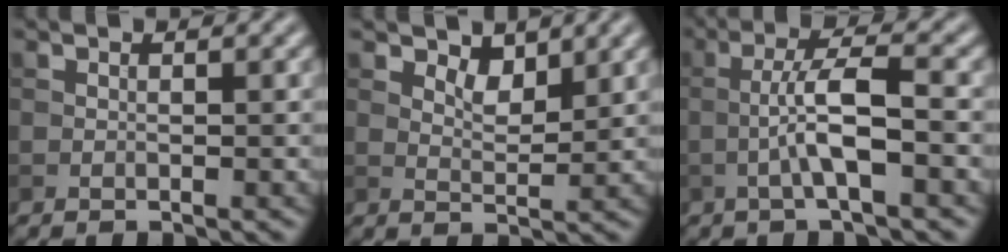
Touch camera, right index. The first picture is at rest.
{"total": 2.3, "force": [1.7, 0.9, 1.2], "torque": [-0.025, -0.005, 0.029]}
{"total": 4.6, "force": [-1.2, 0.7, 4.4], "torque": [-0.081, 0.015, -0.028]}